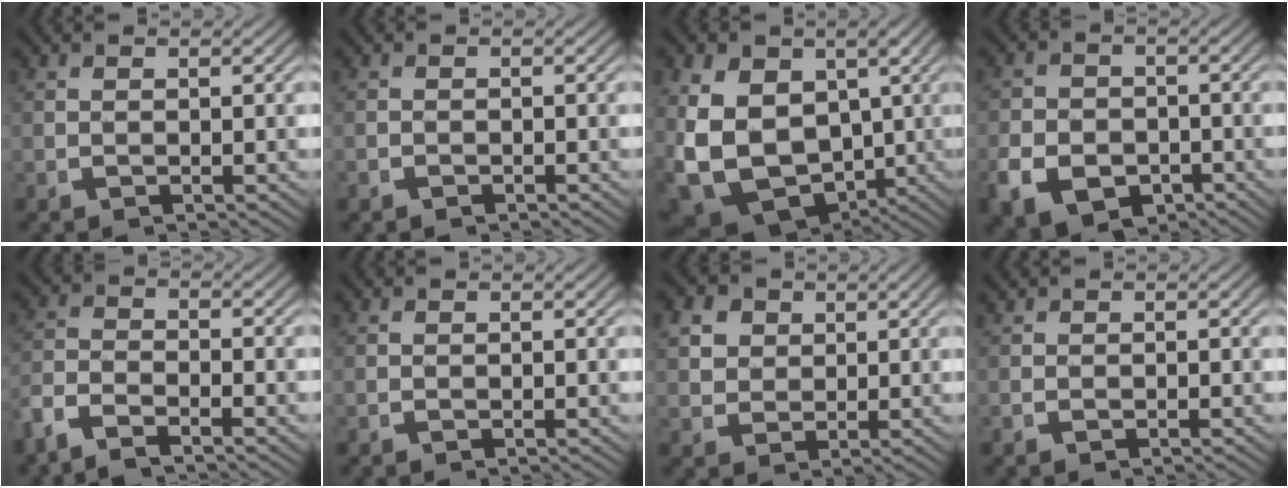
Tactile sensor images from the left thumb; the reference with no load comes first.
{"total": 0.7, "force": [-0.6, 0.3, 0.0], "torque": [-0.003, -0.005, -0.010]}
{"total": 14.9, "force": [-2.0, 11.7, 9.1], "torque": [-0.232, -0.073, -0.006]}
{"total": 6.3, "force": [-2.9, 4.6, 3.1], "torque": [-0.053, -0.025, -0.042]}
{"total": 3.3, "force": [-2.4, 1.6, 1.6], "torque": [-0.041, -0.003, -0.046]}
{"total": 0.0}
{"total": 4.8, "force": [1.7, 3.9, 2.1], "torque": [-0.056, -0.012, 0.040]}
{"total": 0.5, "force": [0.1, 0.5, 0.2], "torque": [-0.007, -0.003, 0.004]}